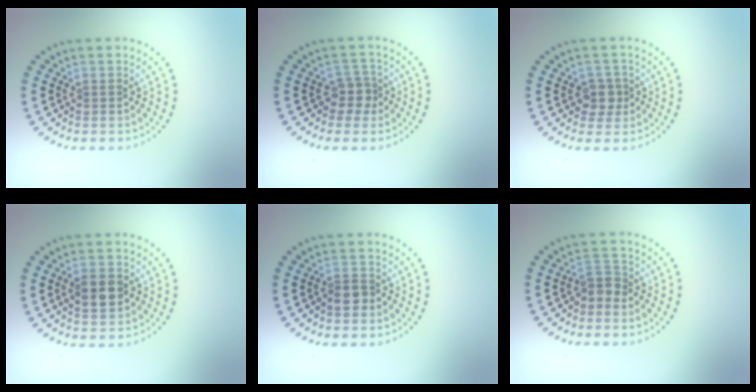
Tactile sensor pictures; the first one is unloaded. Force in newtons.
{"total": 2.2, "press": 1.7, "slide": 1.3}
{"total": 2.0, "press": 1.7, "slide": 1.0}
{"total": 3.6, "press": 3.6, "slide": 0.1}
{"total": 2.0, "press": 1.8, "slide": 0.9}
{"total": 1.8, "press": 1.5, "slide": 0.9}